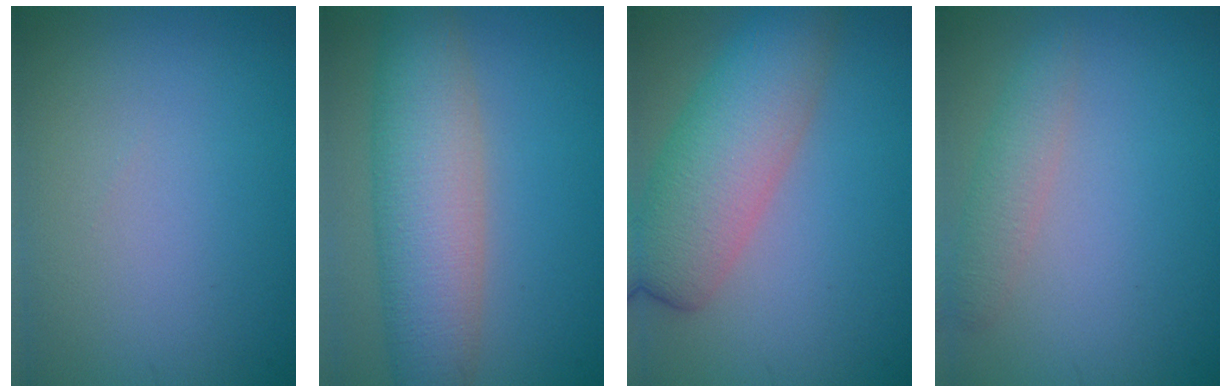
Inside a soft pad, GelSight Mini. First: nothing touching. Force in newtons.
{"total": 7.6, "press": 7.6, "slide": 0.3}
{"total": 6.9, "press": 6.9, "slide": 0.3}
{"total": 2.1, "press": 2.1, "slide": 0.1}